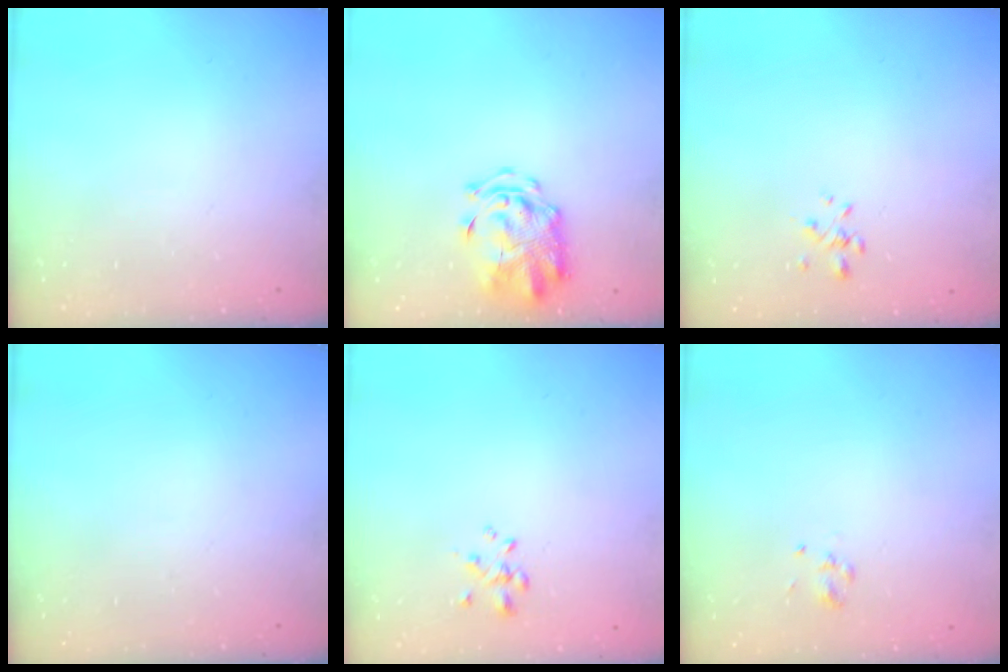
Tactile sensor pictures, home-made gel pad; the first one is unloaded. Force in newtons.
{"total": 3.1, "press": 2.9, "slide": 1.0}
{"total": 0.0}
{"total": 0.0}
{"total": 0.6, "press": 0.5, "slide": 0.3}
{"total": 1.4, "press": 1.3, "slide": 0.4}